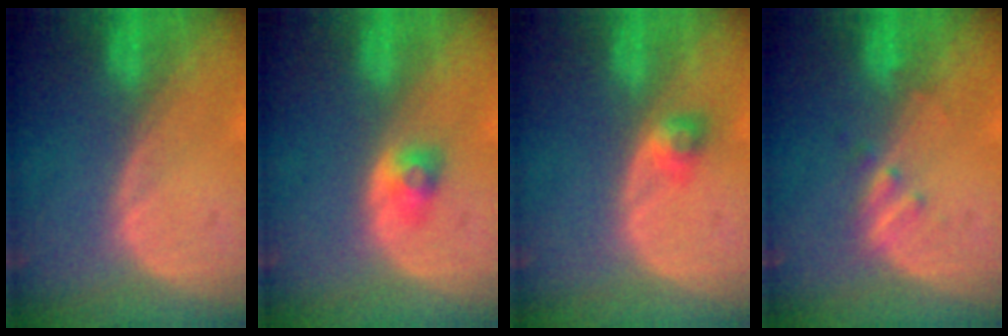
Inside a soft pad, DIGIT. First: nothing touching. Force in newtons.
{"total": 2.5, "press": 2.3, "slide": 1.1}
{"total": 2.6, "press": 2.2, "slide": 1.4}
{"total": 1.9, "press": 1.9, "slide": 0.3}